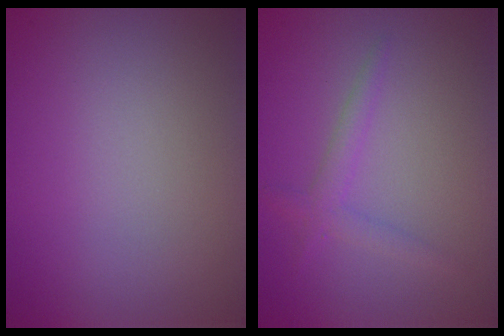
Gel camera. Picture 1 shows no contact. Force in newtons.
{"total": 1.7, "press": 1.7, "slide": 0.1}